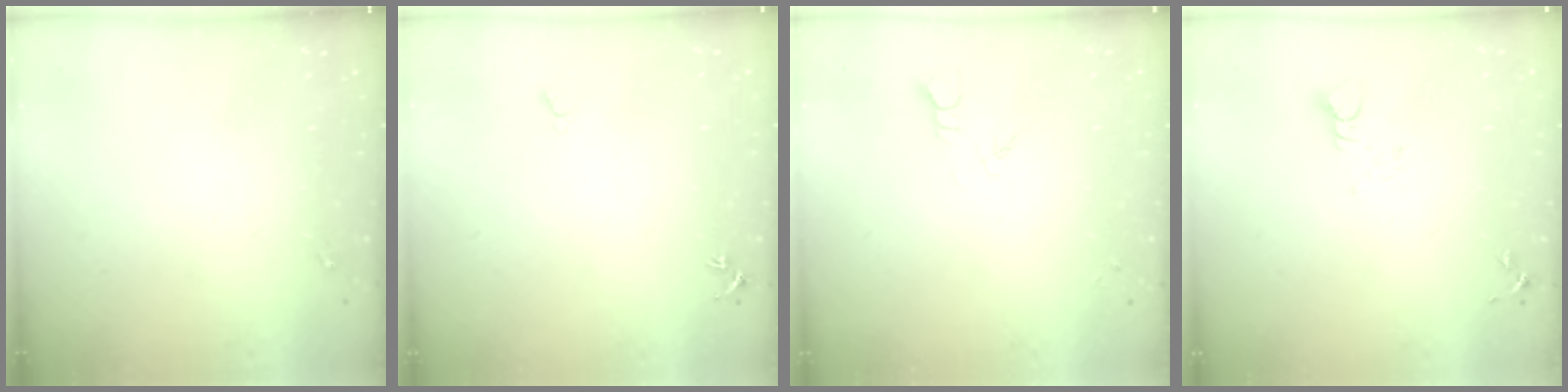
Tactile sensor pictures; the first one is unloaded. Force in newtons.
{"total": 4.8, "press": 4.8, "slide": 0.6}
{"total": 3.3, "press": 3.3, "slide": 0.4}
{"total": 3.8, "press": 3.8, "slide": 0.5}